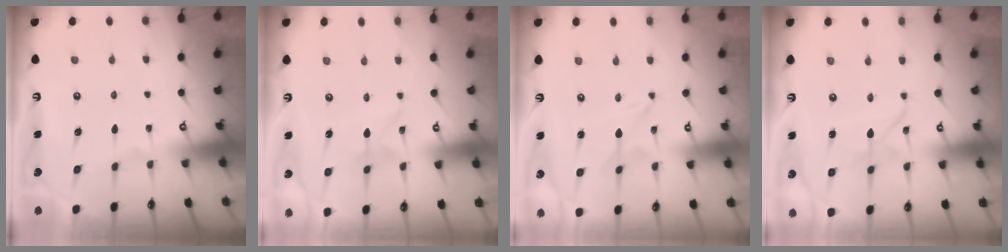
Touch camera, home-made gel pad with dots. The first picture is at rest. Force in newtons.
{"total": 2.5, "press": 2.5, "slide": 0.2}
{"total": 0.0}
{"total": 2.5, "press": 2.5, "slide": 0.2}